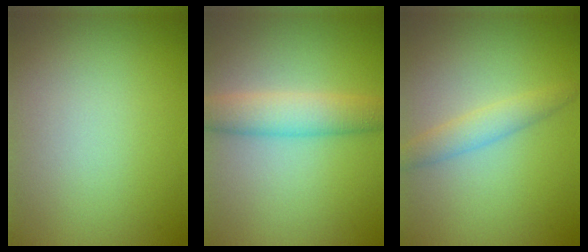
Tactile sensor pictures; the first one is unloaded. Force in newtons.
{"total": 4.0, "press": 4.0, "slide": 0.0}
{"total": 2.1, "press": 2.1, "slide": 0.1}